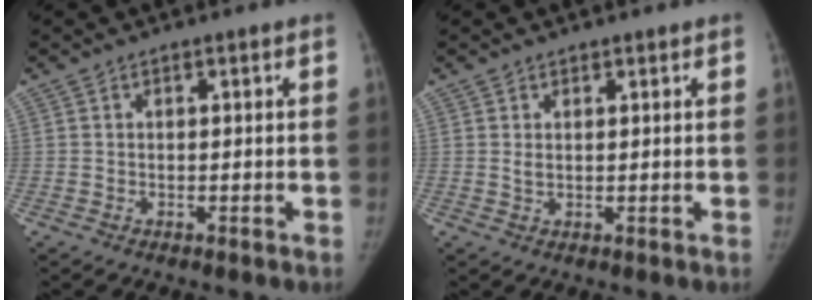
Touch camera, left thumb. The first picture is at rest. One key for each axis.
{"total": 1.2, "fx": 0.7, "fy": 0.8, "fz": 0.5, "tx": 0.002, "ty": -0.006, "tz": 0.011}